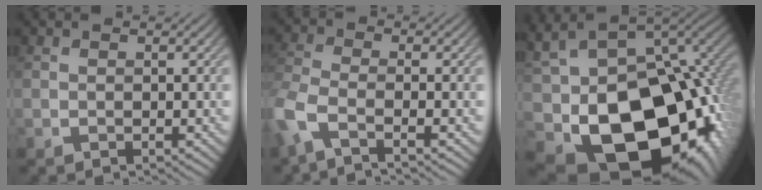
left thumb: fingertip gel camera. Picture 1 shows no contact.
{"total": 5.1, "force": [-3.0, 1.3, 3.9], "torque": [-0.092, -0.010, -0.078]}
{"total": 21.1, "force": [-4.3, 14.1, 15.0], "torque": [-0.282, -0.056, -0.025]}